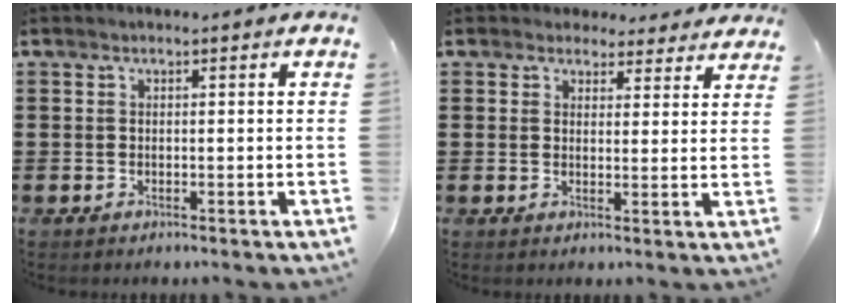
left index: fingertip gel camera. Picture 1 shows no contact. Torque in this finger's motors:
{"motor_torque": [1.25, -0.89, 0.28, 0.04]}